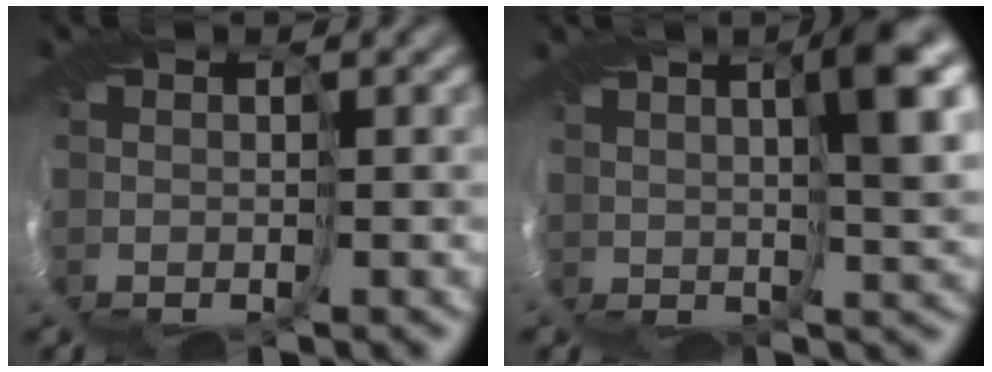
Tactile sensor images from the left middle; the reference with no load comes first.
{"total": 6.0, "force": [2.4, 0.7, 5.5], "torque": [-0.078, 0.008, 0.038]}